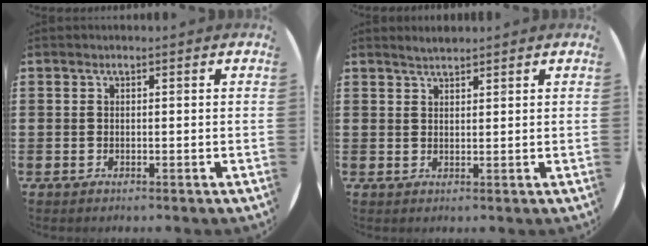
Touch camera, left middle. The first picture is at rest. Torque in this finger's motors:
{"motor_torque": [0.34, -0.36, -0.01, -0.01]}